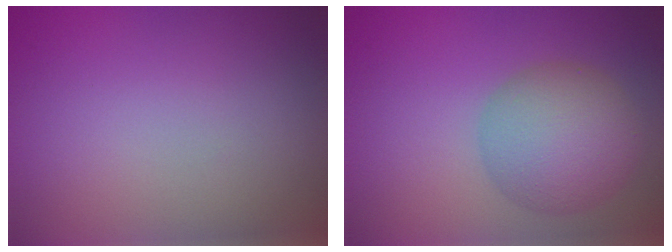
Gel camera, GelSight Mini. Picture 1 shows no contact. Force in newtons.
{"total": 6.3, "press": 6.3, "slide": 0.1}